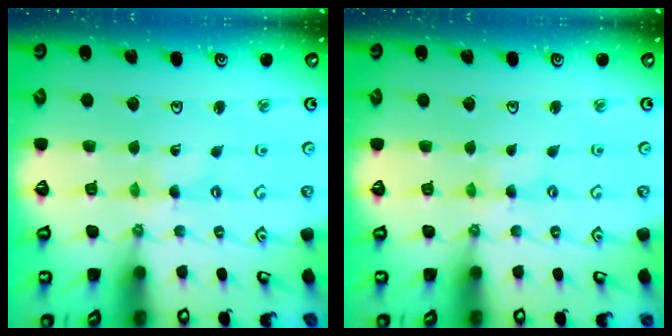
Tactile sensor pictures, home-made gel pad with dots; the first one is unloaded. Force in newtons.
{"total": 0.9, "press": 0.9, "slide": 0.1}